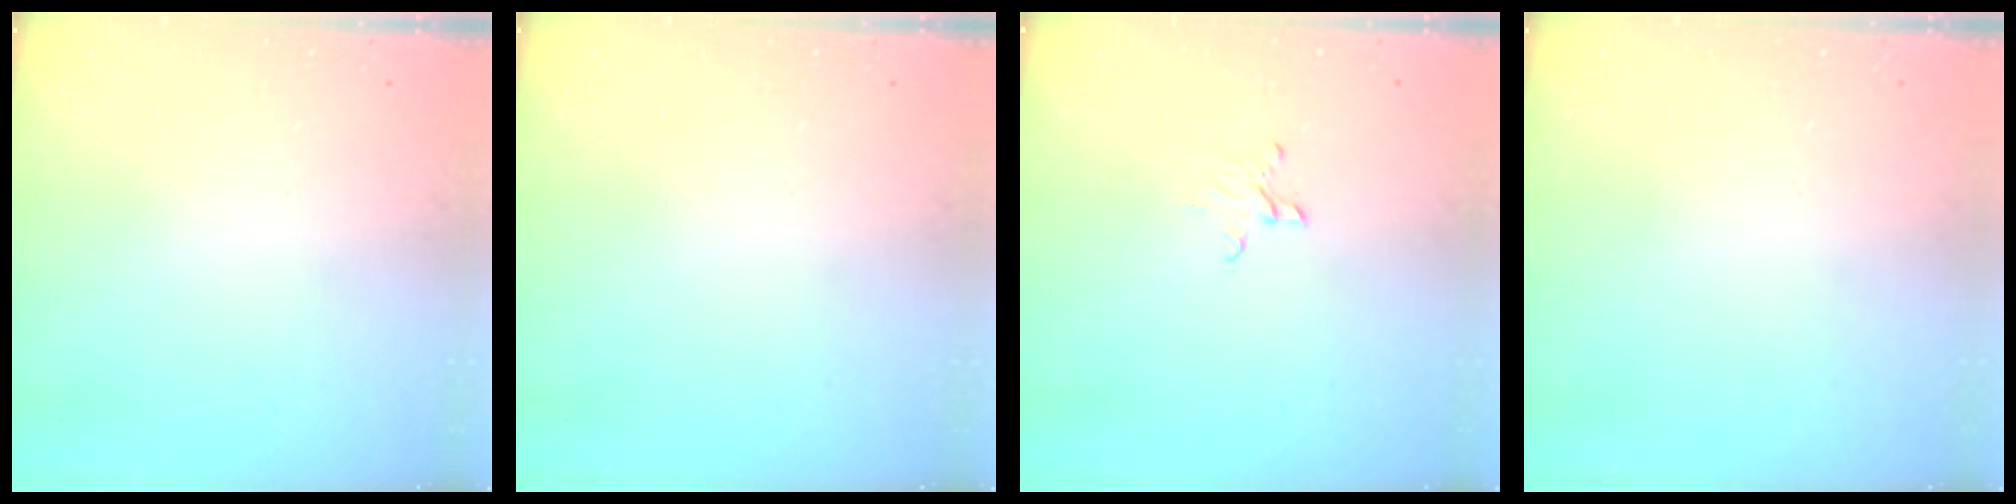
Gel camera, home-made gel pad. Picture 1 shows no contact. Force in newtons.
{"total": 0.0}
{"total": 3.4, "press": 3.3, "slide": 0.2}
{"total": 0.0}